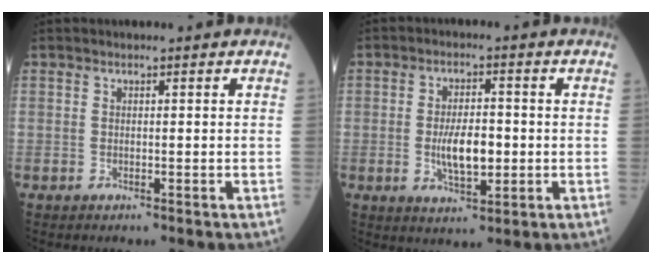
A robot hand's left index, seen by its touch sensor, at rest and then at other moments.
{"total": 6.6, "force": [-1.2, 2.6, 5.9], "torque": [-0.115, -0.007, -0.018]}